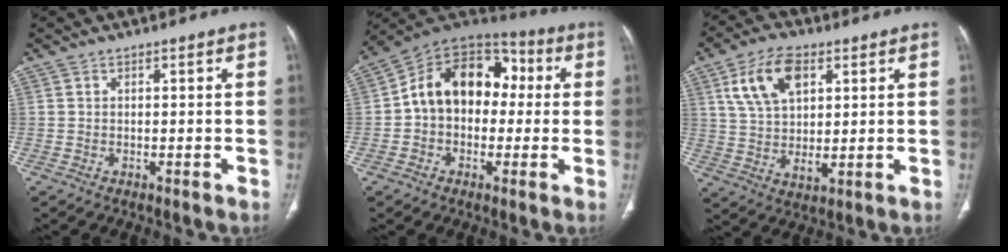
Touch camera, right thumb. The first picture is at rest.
{"total": 16.7, "force": [1.0, 12.2, 11.3], "torque": [-0.136, 0.049, 0.001]}
{"total": 12.5, "force": [5.1, 6.9, 9.2], "torque": [-0.162, -0.012, 0.097]}